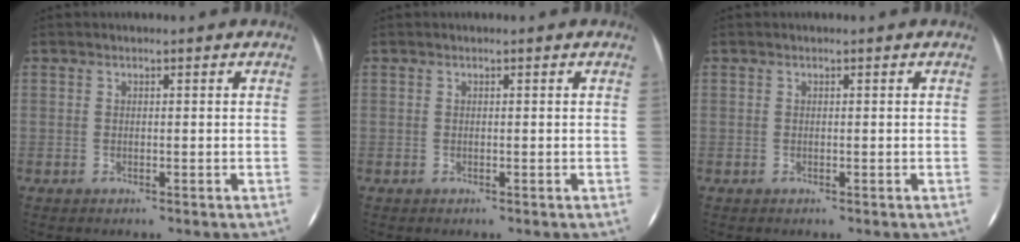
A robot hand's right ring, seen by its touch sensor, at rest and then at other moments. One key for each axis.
{"total": 0.0}
{"total": 0.0}